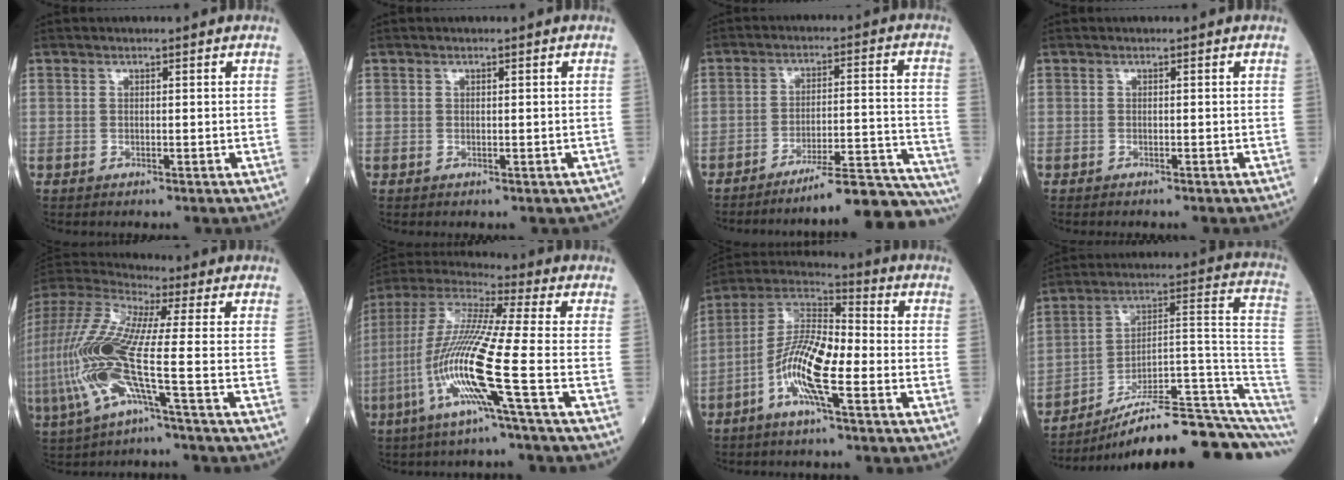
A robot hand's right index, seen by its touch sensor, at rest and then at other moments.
{"total": 0.6, "force": [-0.2, 0.5, 0.2], "torque": [0.001, 0.005, 0.001]}
{"total": 17.4, "force": [-16.6, -0.8, 5.1], "torque": [-0.025, 0.026, -0.229]}
{"total": 0.8, "force": [-0.7, 0.1, 0.3], "torque": [-0.004, -0.001, -0.011]}
{"total": 15.9, "force": [-3.6, 1.2, 15.4], "torque": [-0.353, -0.002, -0.082]}
{"total": 15.1, "force": [-5.1, -1.3, 14.2], "torque": [-0.300, -0.012, -0.110]}
{"total": 11.7, "force": [-3.9, 2.1, 10.9], "torque": [-0.218, 0.008, -0.081]}
{"total": 20.2, "force": [-15.5, 1.3, 12.9], "torque": [-0.116, 0.060, -0.234]}